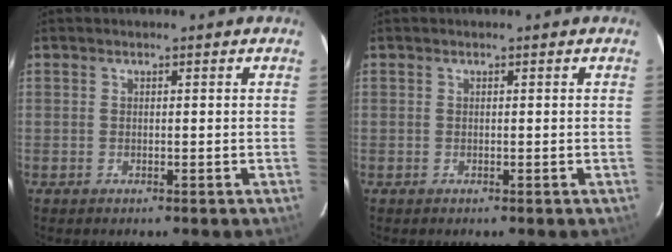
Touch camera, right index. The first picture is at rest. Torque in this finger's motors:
{"motor_torque": [-0.01, -0.01, 0.01, 0.01]}